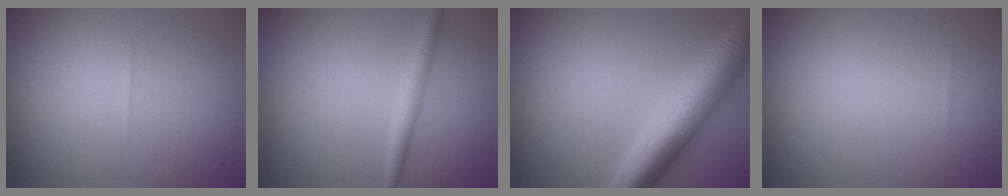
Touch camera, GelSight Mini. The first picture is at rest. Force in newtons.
{"total": 1.9, "press": 1.9, "slide": 0.1}
{"total": 7.9, "press": 7.9, "slide": 0.2}
{"total": 0.0}